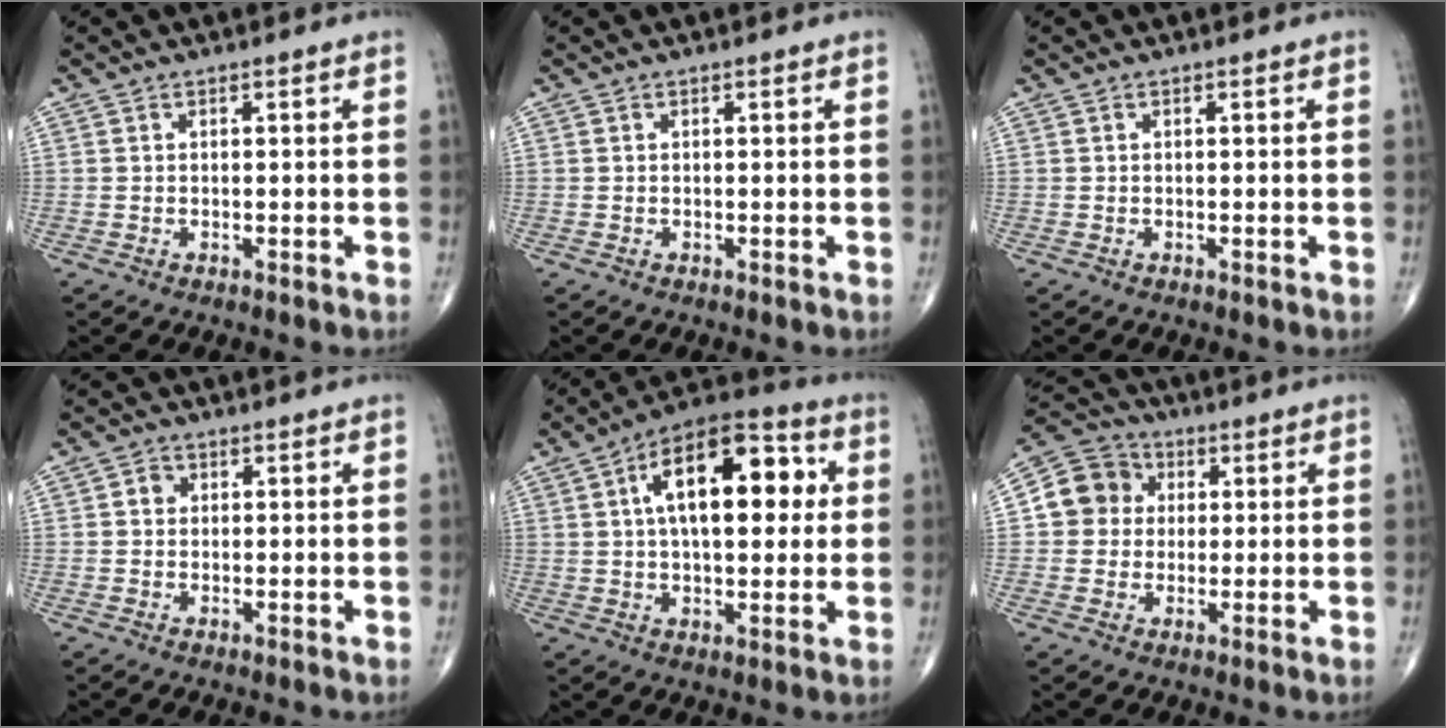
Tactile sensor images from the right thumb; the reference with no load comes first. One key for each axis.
{"total": 0.0}
{"total": 0.0}
{"total": 1.7, "fx": 0.2, "fy": 1.5, "fz": 0.7, "tx": -0.004, "ty": 0.003, "tz": 0.000}
{"total": 18.7, "fx": 4.1, "fy": 9.2, "fz": 15.8, "tx": -0.214, "ty": 0.021, "tz": 0.054}
{"total": 8.6, "fx": 1.2, "fy": 7.9, "fz": 3.2, "tx": -0.035, "ty": 0.015, "tz": 0.009}